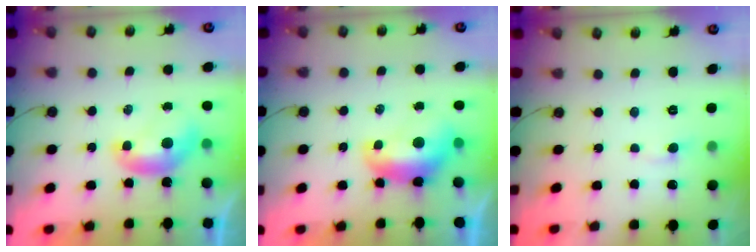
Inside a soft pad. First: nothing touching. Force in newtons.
{"total": 1.9, "press": 1.8, "slide": 0.6}
{"total": 0.7, "press": 0.6, "slide": 0.5}